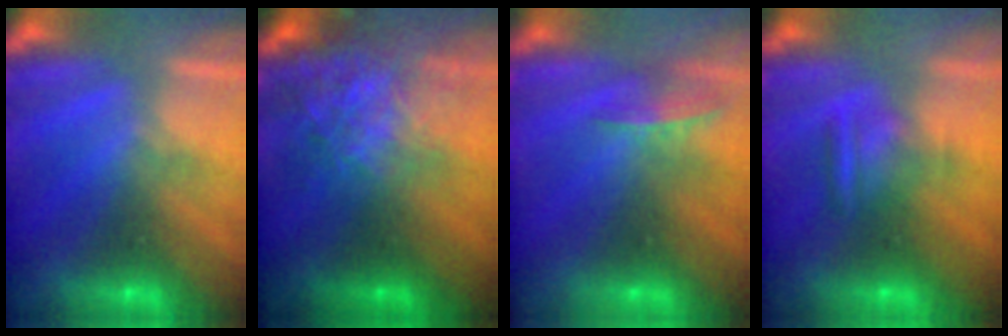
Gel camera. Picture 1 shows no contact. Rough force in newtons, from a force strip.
{"total": 7.1}
{"total": 8.3}
{"total": 9.3}